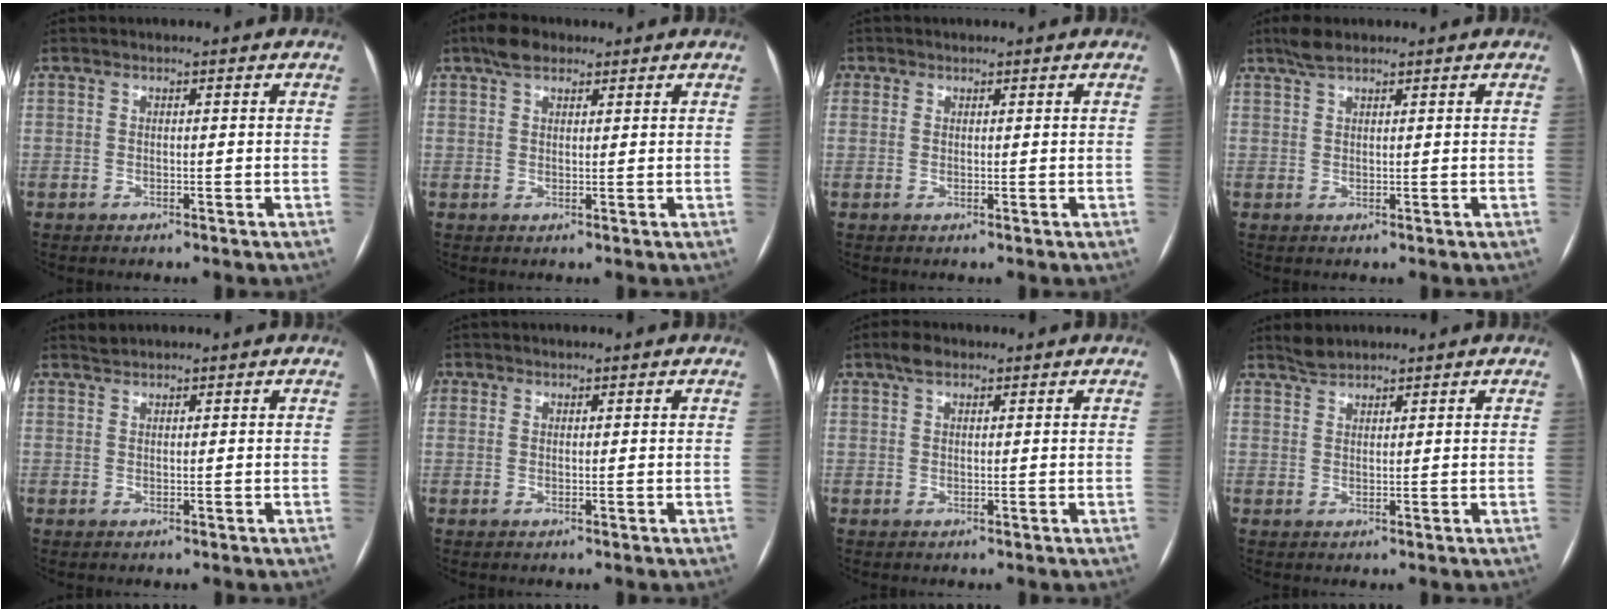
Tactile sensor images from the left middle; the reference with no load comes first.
{"total": 3.7, "force": [2.7, 1.7, 1.9], "torque": [-0.042, 0.016, 0.048]}
{"total": 1.4, "force": [0.6, 1.2, 0.2], "torque": [0.007, -0.001, 0.007]}
{"total": 2.8, "force": [2.2, 0.6, 1.6], "torque": [-0.038, 0.012, 0.045]}
{"total": 0.9, "force": [0.9, -0.1, -0.1], "torque": [-0.006, 0.006, 0.021]}
{"total": 1.0, "force": [0.5, 0.9, 0.2], "torque": [0.005, -0.002, 0.005]}
{"total": 2.2, "force": [1.5, 1.0, 1.2], "torque": [-0.029, 0.012, 0.027]}
{"total": 2.0, "force": [2.0, 0.3, 0.2], "torque": [-0.009, 0.008, 0.041]}